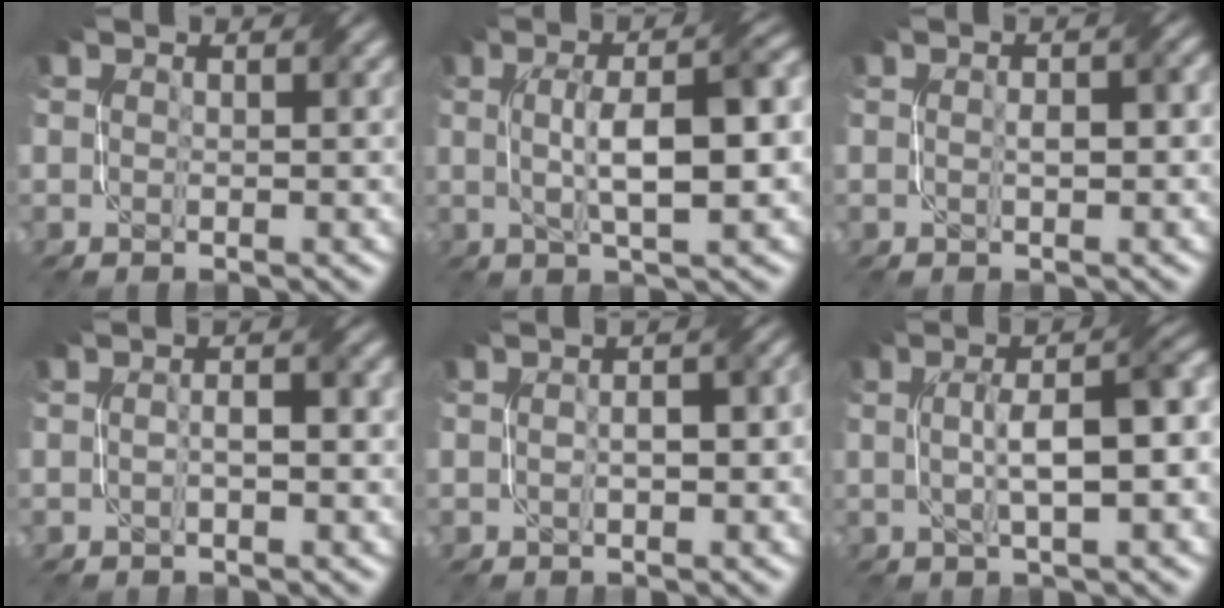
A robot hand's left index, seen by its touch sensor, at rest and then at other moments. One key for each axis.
{"total": 8.6, "fx": 0.4, "fy": 2.4, "fz": 8.3, "tx": -0.125, "ty": 0.011, "tz": 0.003}
{"total": 1.8, "fx": 0.0, "fy": 0.6, "fz": 1.7, "tx": -0.021, "ty": -0.001, "tz": 0.001}
{"total": 1.9, "fx": -0.3, "fy": 0.5, "fz": 1.8, "tx": -0.029, "ty": 0.001, "tz": -0.011}
{"total": 3.5, "fx": -0.3, "fy": 1.7, "fz": 3.1, "tx": -0.042, "ty": 0.008, "tz": -0.010}
{"total": 7.6, "fx": 0.3, "fy": 1.9, "fz": 7.4, "tx": -0.105, "ty": 0.013, "tz": 0.006}